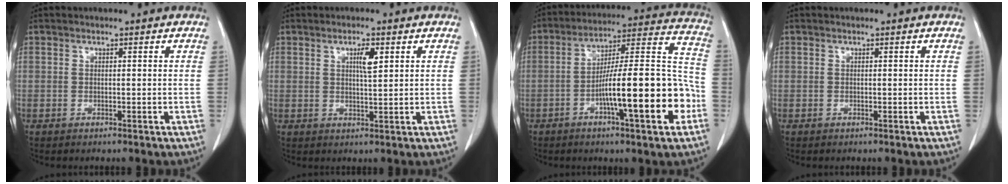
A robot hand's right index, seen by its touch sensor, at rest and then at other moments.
{"total": 3.1, "force": [1.3, 0.4, 2.8], "torque": [-0.048, -0.001, 0.019]}
{"total": 18.6, "force": [-5.9, 2.2, 17.5], "torque": [-0.251, 0.020, -0.086]}
{"total": 0.0}